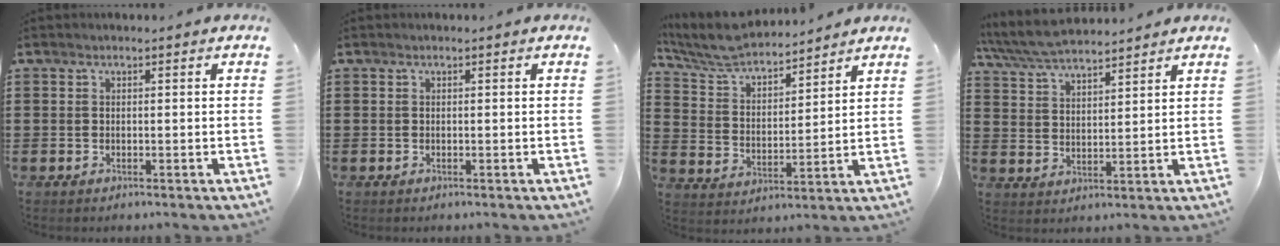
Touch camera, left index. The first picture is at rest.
{"total": 0.0}
{"total": 6.7, "force": [6.3, 1.2, 2.0], "torque": [-0.070, -0.034, 0.108]}
{"total": 6.0, "force": [5.6, 0.8, 2.1], "torque": [-0.060, -0.018, 0.103]}